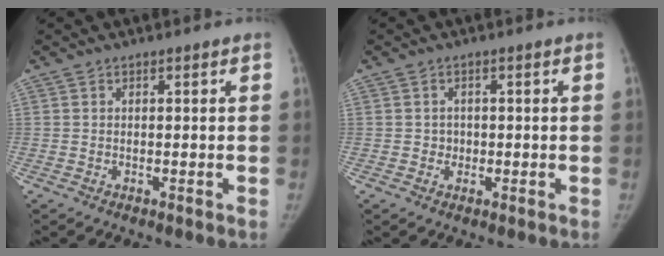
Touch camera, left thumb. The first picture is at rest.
{"total": 1.8, "force": [-0.2, 1.7, 0.5], "torque": [0.002, 0.005, -0.004]}